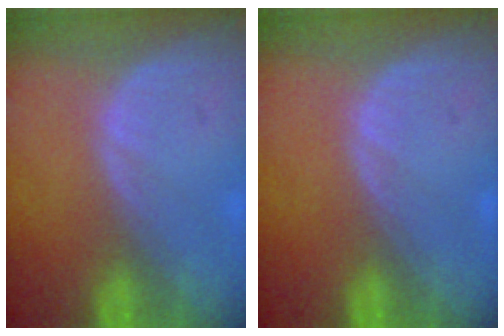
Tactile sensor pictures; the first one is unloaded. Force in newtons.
{"total": 0.0}